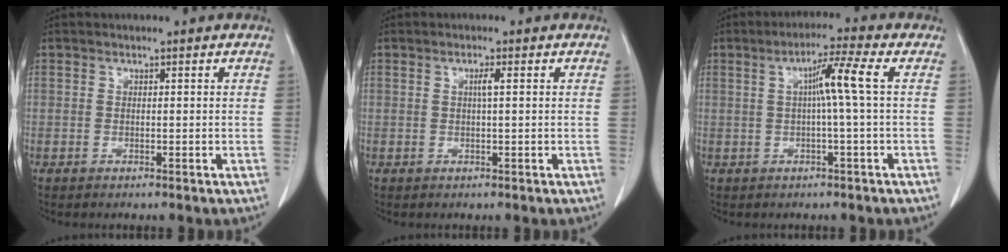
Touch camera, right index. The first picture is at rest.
{"total": 1.5, "force": [0.4, 0.0, 1.4], "torque": [-0.024, 0.002, 0.005]}
{"total": 5.8, "force": [0.8, -1.2, 5.6], "torque": [-0.095, 0.009, 0.014]}